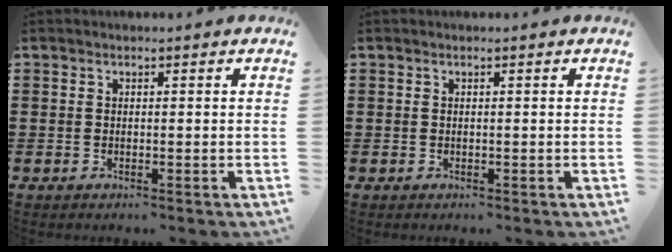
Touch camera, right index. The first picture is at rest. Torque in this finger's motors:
{"motor_torque": [0.27, 1.45, 0.04, 0.01]}